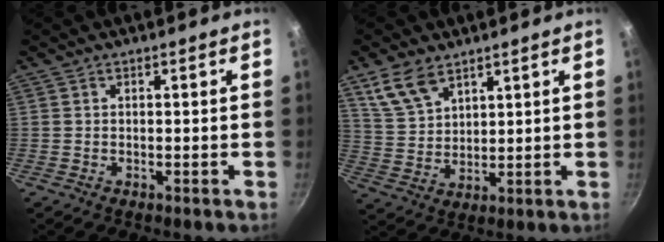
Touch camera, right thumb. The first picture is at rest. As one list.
[{"total": 8.0, "force": [5.4, 4.3, 4.0], "torque": [-0.066, -0.018, 0.119]}]